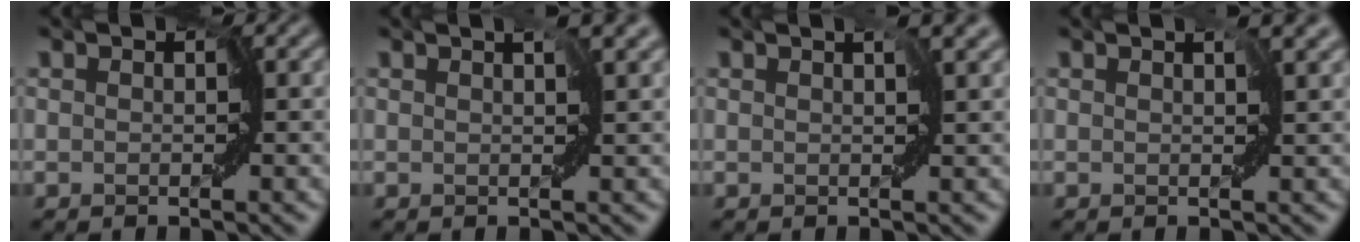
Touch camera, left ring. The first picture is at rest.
{"total": 2.2, "force": [1.1, 0.5, 1.8], "torque": [-0.029, 0.007, 0.020]}
{"total": 2.3, "force": [1.1, 0.7, 1.8], "torque": [-0.028, 0.005, 0.020]}
{"total": 2.2, "force": [1.1, 0.8, 1.8], "torque": [-0.025, 0.004, 0.018]}